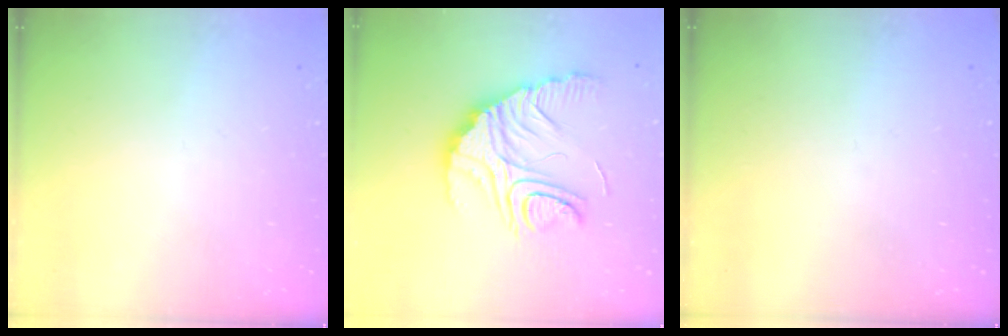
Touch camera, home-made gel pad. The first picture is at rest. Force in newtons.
{"total": 15.5, "press": 15.4, "slide": 1.4}
{"total": 0.0}